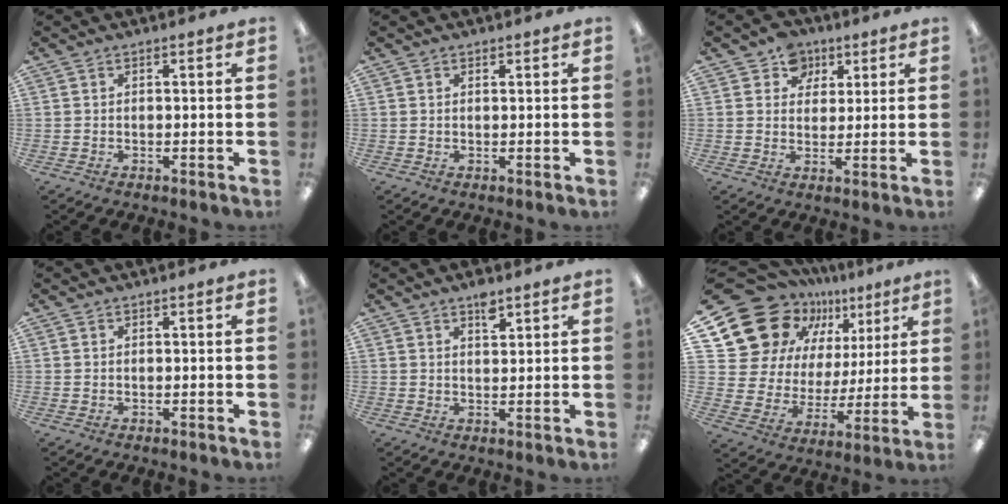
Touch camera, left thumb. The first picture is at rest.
{"total": 0.6, "force": [0.5, 0.3, 0.1], "torque": [0.007, -0.003, 0.007]}
{"total": 7.0, "force": [4.2, 5.5, 1.0], "torque": [-0.017, -0.016, 0.076]}
{"total": 0.0}
{"total": 3.8, "force": [2.8, 1.6, 2.0], "torque": [-0.021, -0.014, 0.045]}
{"total": 18.1, "force": [11.2, 12.7, 6.5], "torque": [-0.120, -0.070, 0.217]}